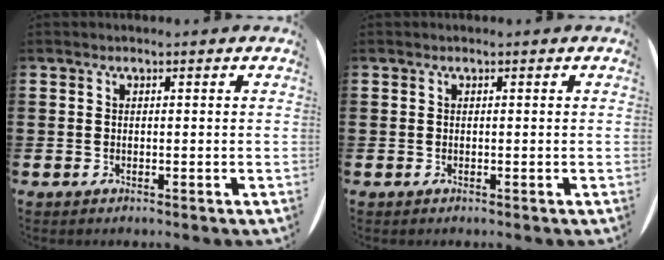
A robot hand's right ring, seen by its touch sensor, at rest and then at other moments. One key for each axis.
{"total": 0.0}